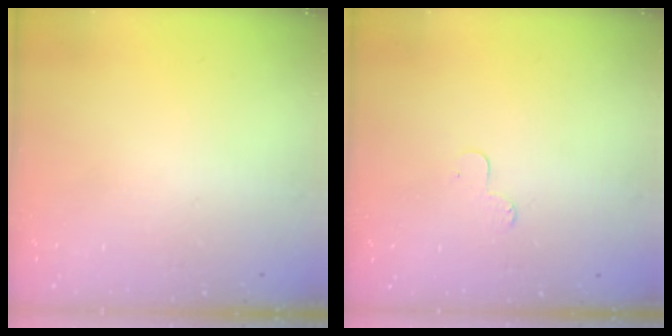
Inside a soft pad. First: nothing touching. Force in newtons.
{"total": 3.3, "press": 3.3, "slide": 0.3}